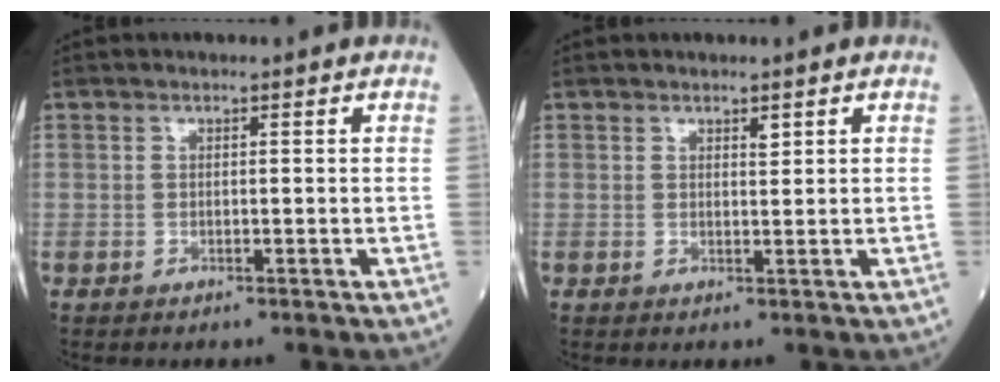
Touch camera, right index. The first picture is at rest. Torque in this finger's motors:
{"motor_torque": [-0.01, 0.00, -0.03, 0.01]}